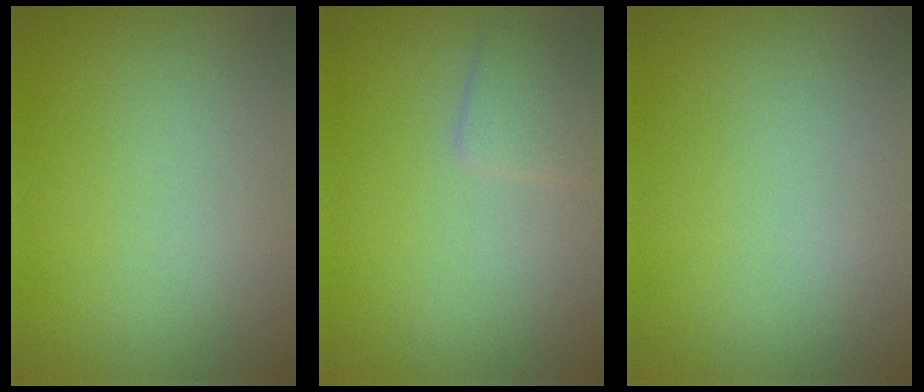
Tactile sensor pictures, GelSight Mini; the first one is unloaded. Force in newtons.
{"total": 1.8, "press": 1.8, "slide": 0.0}
{"total": 0.0}